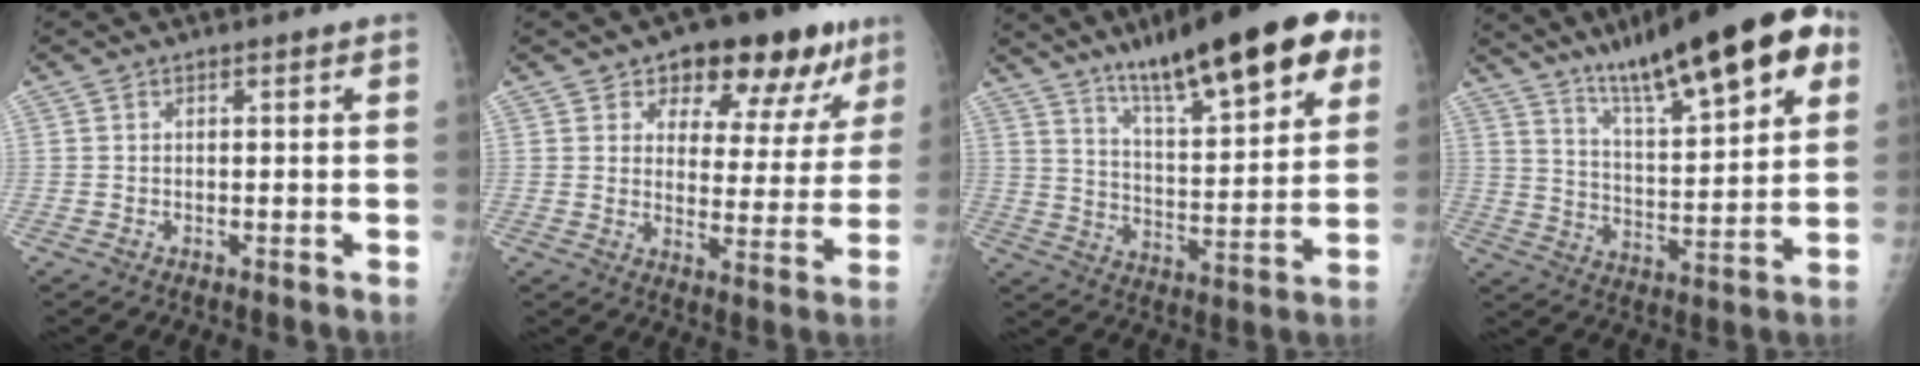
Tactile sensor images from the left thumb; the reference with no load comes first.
{"total": 16.0, "force": [9.7, 8.6, 9.4], "torque": [-0.051, -0.034, 0.132]}
{"total": 22.6, "force": [13.6, 5.4, 17.2], "torque": [-0.233, -0.040, 0.213]}
{"total": 23.1, "force": [12.9, 5.8, 18.2], "torque": [-0.250, -0.027, 0.205]}